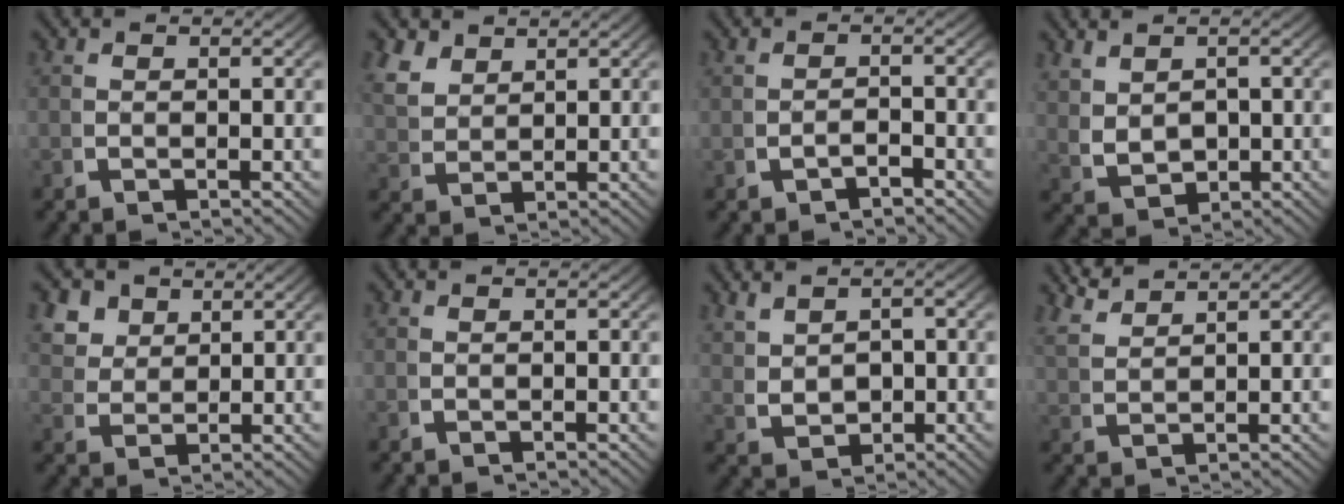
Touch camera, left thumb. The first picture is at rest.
{"total": 3.4, "force": [2.4, 1.8, 1.6], "torque": [-0.036, 0.002, 0.057]}
{"total": 1.4, "force": [-1.3, 0.3, 0.4], "torque": [-0.009, -0.001, -0.019]}
{"total": 4.0, "force": [0.7, 2.8, 2.7], "torque": [-0.063, -0.018, 0.029]}
{"total": 4.9, "force": [2.9, 3.3, 2.2], "torque": [-0.043, -0.003, 0.056]}
{"total": 0.0}
{"total": 3.4, "force": [0.8, 2.4, 2.3], "torque": [-0.049, -0.015, 0.028]}
{"total": 3.5, "force": [3.4, 0.2, 0.7], "torque": [-0.011, 0.011, 0.070]}